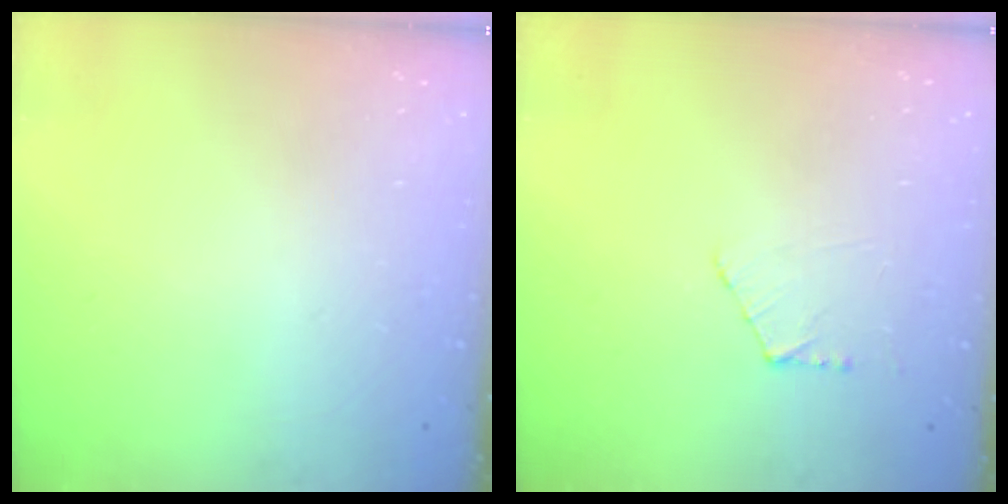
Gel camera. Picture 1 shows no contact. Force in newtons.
{"total": 4.0, "press": 3.9, "slide": 0.4}